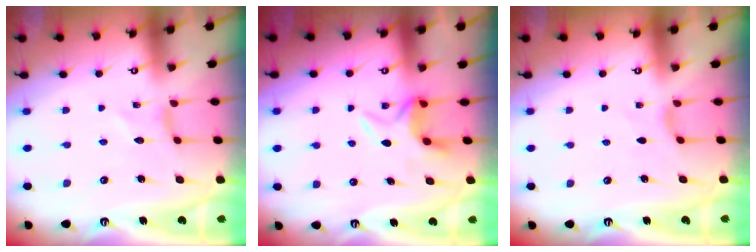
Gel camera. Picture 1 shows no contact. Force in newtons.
{"total": 6.0, "press": 5.9, "slide": 1.2}
{"total": 2.3, "press": 2.2, "slide": 0.6}